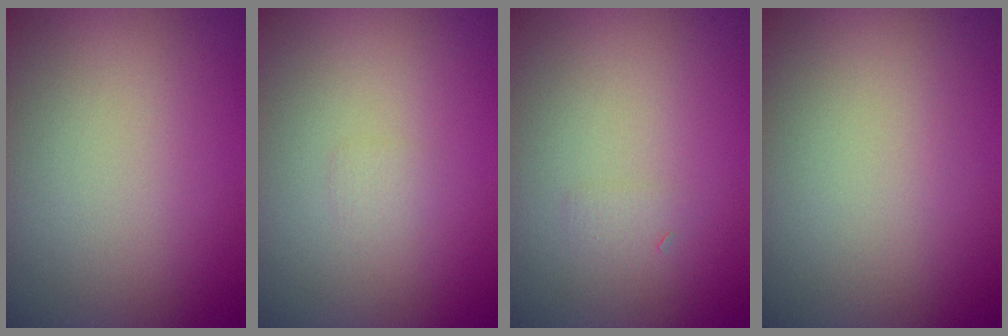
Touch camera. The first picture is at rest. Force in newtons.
{"total": 0.6, "press": 0.6, "slide": 0.0}
{"total": 0.6, "press": 0.6, "slide": 0.0}
{"total": 0.0}